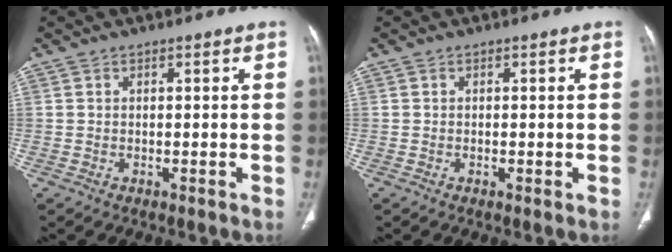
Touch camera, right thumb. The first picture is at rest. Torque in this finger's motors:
{"motor_torque": [-0.32, -0.67, -0.23, 0.23, -0.02]}